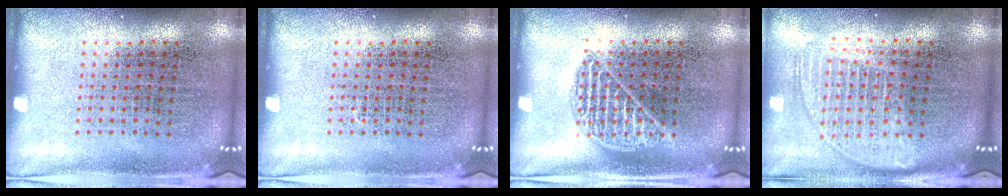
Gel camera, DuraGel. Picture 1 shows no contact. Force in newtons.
{"total": 0.0}
{"total": 0.9, "press": 0.9, "slide": 0.1}
{"total": 1.7, "press": 1.4, "slide": 0.9}